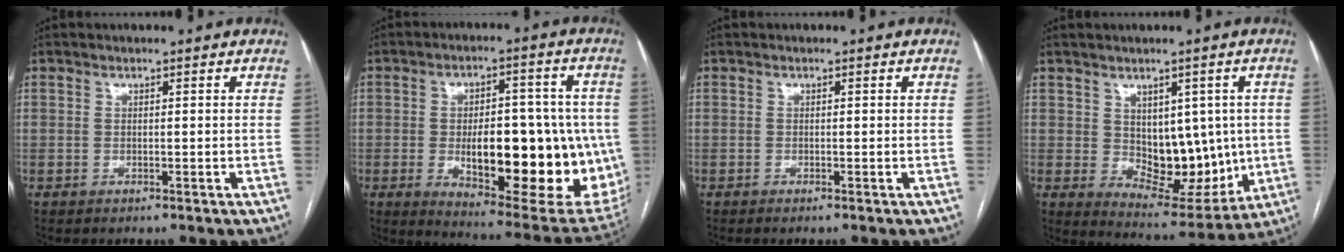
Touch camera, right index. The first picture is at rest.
{"total": 23.0, "force": [-3.2, 8.2, 21.2], "torque": [-0.246, 0.007, -0.018]}
{"total": 0.5, "force": [-0.4, -0.1, 0.3], "torque": [-0.006, 0.000, -0.008]}
{"total": 11.3, "force": [0.4, 6.7, 9.1], "torque": [-0.112, 0.000, 0.032]}